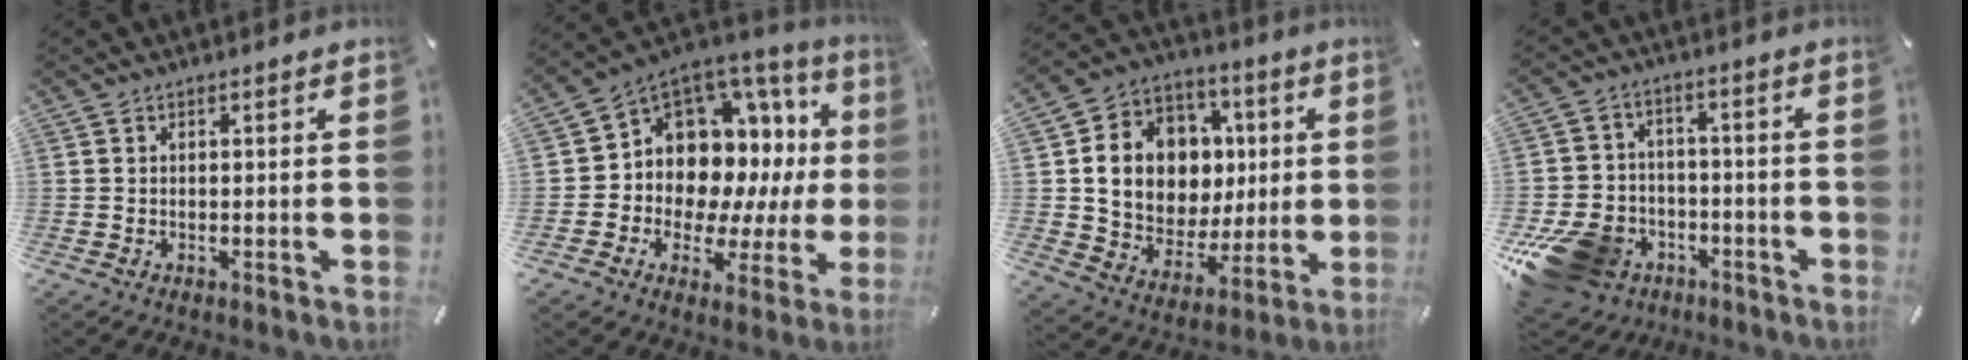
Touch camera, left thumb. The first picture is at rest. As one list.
[{"total": 10.3, "force": [2.8, 8.8, 4.6], "torque": [-0.071, -0.070, 0.057]}, {"total": 14.6, "force": [2.1, 12.8, 6.8], "torque": [-0.124, -0.012, 0.053]}, {"total": 14.7, "force": [-7.5, 10.9, 6.2], "torque": [-0.119, 0.052, -0.124]}]